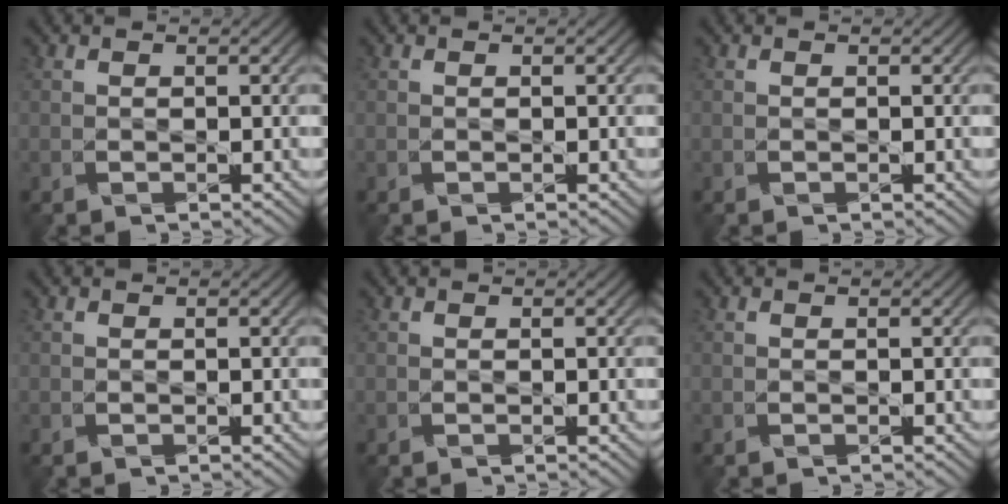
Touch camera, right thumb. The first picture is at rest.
{"total": 0.0}
{"total": 0.0}
{"total": 0.0}
{"total": 0.0}
{"total": 0.0}